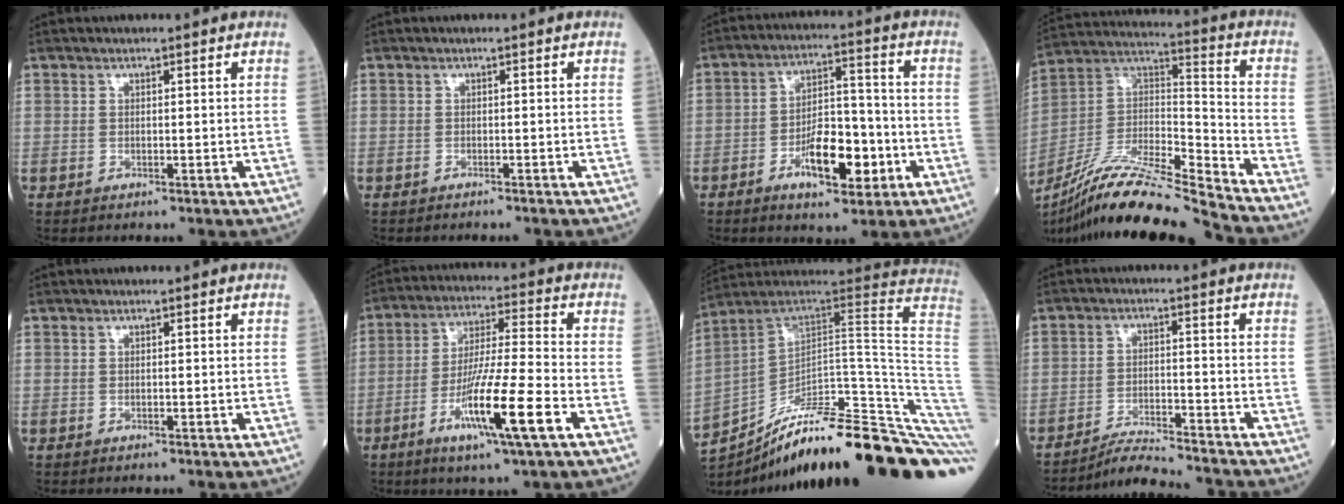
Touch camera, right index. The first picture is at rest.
{"total": 1.8, "force": [-1.7, 0.1, 0.6], "torque": [-0.012, -0.001, -0.021]}
{"total": 10.1, "force": [-4.2, 3.7, 8.5], "torque": [-0.150, 0.008, -0.067]}
{"total": 20.3, "force": [-18.0, -0.7, 9.3], "torque": [-0.194, 0.004, -0.331]}
{"total": 0.0}
{"total": 13.1, "force": [-5.6, -0.2, 11.8], "torque": [-0.222, -0.019, -0.103]}
{"total": 34.5, "force": [-26.2, 2.5, 22.3], "torque": [-0.200, -0.009, -0.366]}
{"total": 8.9, "force": [-8.7, -0.5, 1.9], "torque": [-0.028, -0.003, -0.151]}